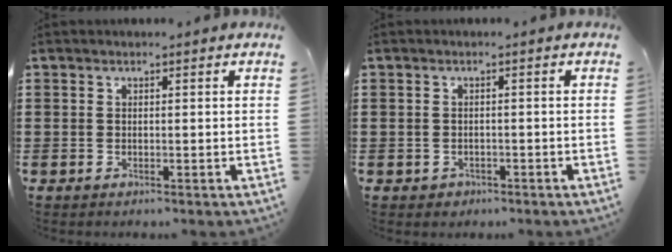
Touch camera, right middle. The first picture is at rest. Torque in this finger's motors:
{"motor_torque": [0.28, -0.20, -0.01, 0.00]}